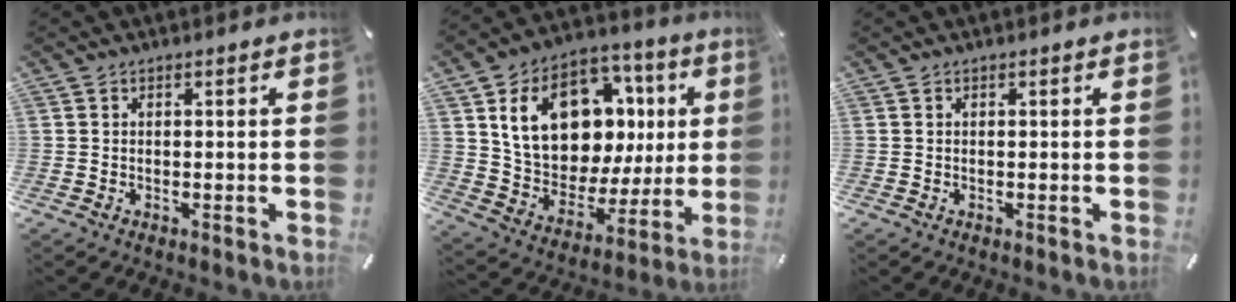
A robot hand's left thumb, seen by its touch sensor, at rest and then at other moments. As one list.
[{"total": 20.0, "force": [6.8, 14.2, 12.4], "torque": [-0.212, -0.023, 0.130]}, {"total": 0.0}]